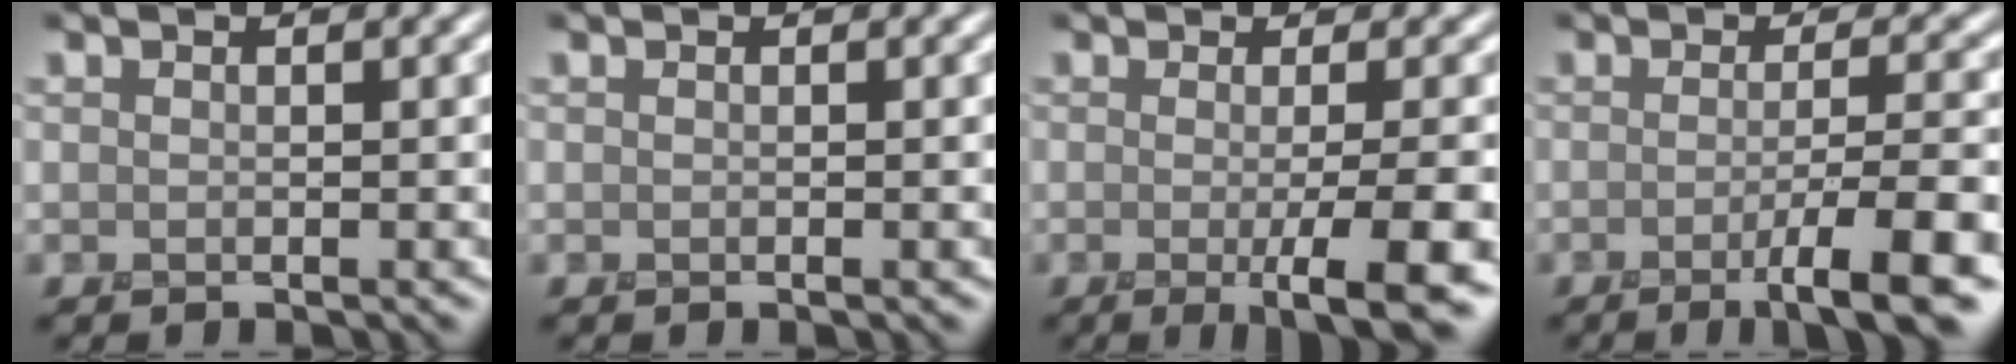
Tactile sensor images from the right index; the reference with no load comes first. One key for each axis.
{"total": 0.0}
{"total": 6.4, "fx": -1.9, "fy": 1.2, "fz": 6.0, "tx": -0.079, "ty": -0.014, "tz": -0.026}
{"total": 6.2, "fx": -2.6, "fy": 0.9, "fz": 5.6, "tx": -0.078, "ty": -0.004, "tz": -0.043}